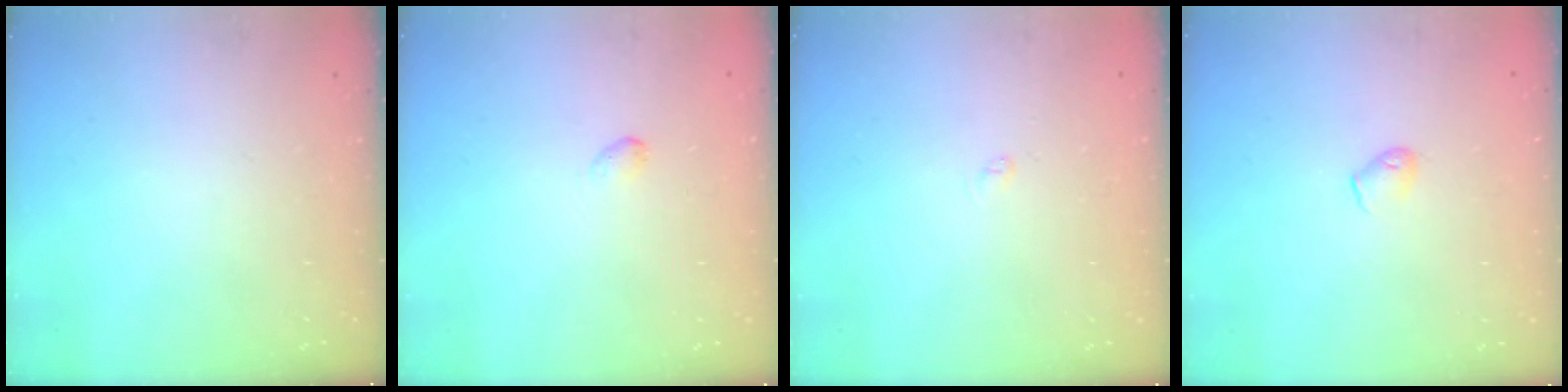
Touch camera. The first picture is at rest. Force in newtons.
{"total": 2.7, "press": 2.6, "slide": 0.5}
{"total": 1.9, "press": 1.9, "slide": 0.3}
{"total": 4.6, "press": 4.5, "slide": 1.0}